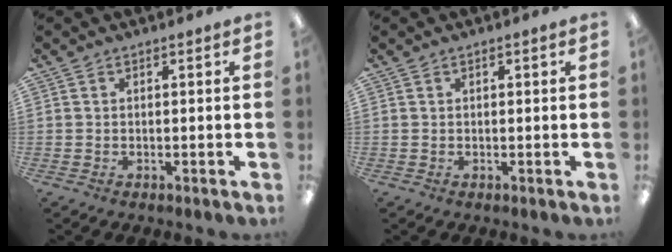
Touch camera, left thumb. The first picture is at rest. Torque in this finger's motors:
{"motor_torque": [-0.33, -0.19, -0.04, -0.09, -0.01]}